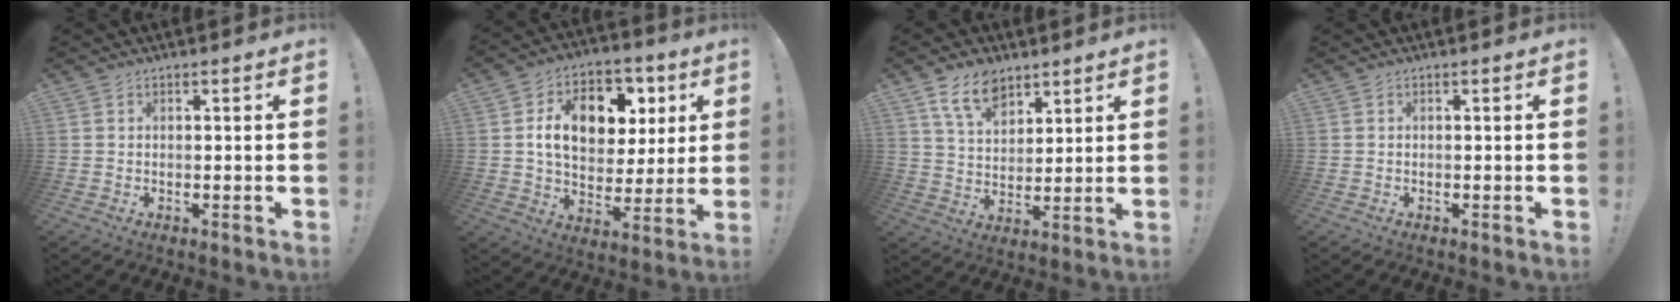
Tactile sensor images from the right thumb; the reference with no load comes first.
{"total": 16.3, "force": [4.7, 11.4, 10.7], "torque": [-0.155, -0.010, 0.088]}
{"total": 11.1, "force": [7.3, 6.2, 5.6], "torque": [-0.108, -0.027, 0.141]}
{"total": 0.0}